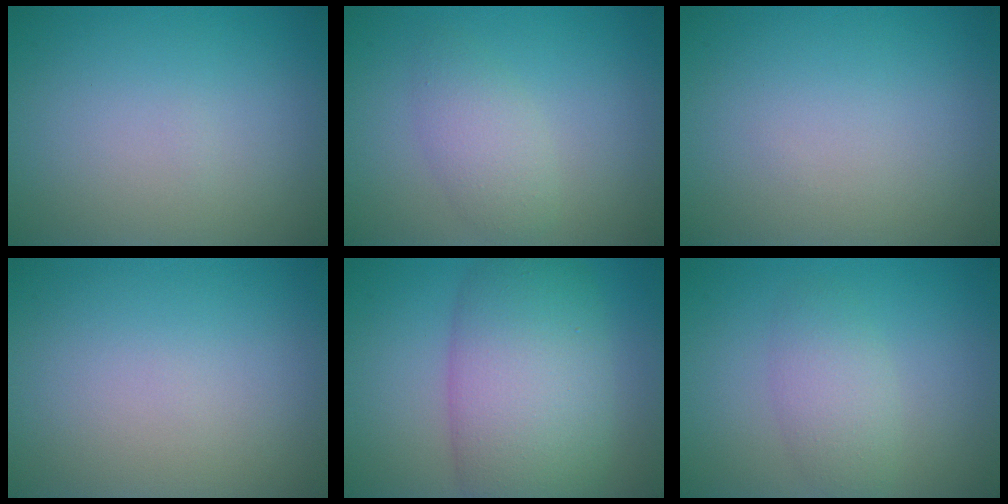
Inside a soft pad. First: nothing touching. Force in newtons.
{"total": 2.7, "press": 2.7, "slide": 0.2}
{"total": 0.0}
{"total": 0.0}
{"total": 10.0, "press": 10.0, "slide": 0.5}
{"total": 2.8, "press": 2.8, "slide": 0.1}